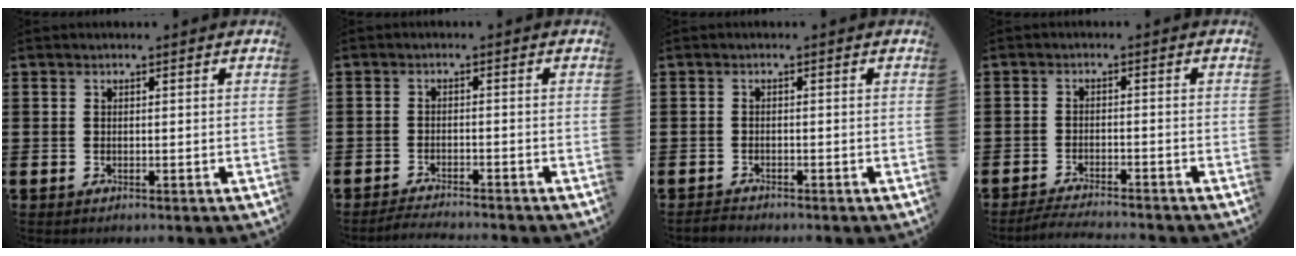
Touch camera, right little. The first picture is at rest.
{"total": 1.8, "force": [-1.7, -0.1, 0.1], "torque": [-0.005, 0.004, -0.035]}
{"total": 0.9, "force": [-0.9, 0.1, 0.1], "torque": [-0.004, 0.000, -0.019]}
{"total": 2.4, "force": [-2.3, -0.2, 0.4], "torque": [-0.007, 0.005, -0.047]}